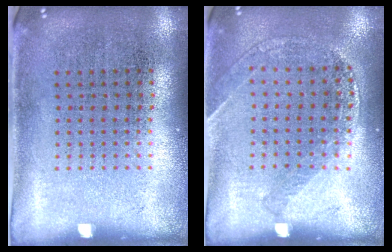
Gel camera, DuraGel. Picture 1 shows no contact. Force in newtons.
{"total": 1.2, "press": 1.2, "slide": 0.2}